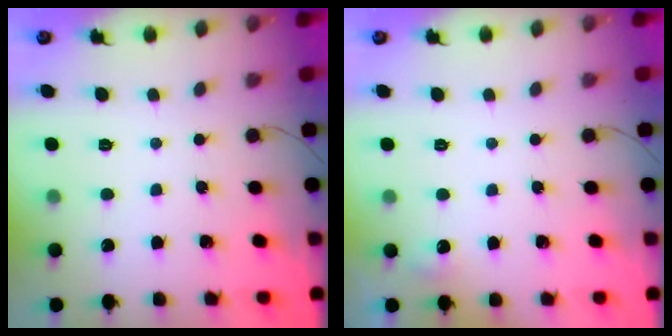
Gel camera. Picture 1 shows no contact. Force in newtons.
{"total": 4.0, "press": 3.7, "slide": 1.4}